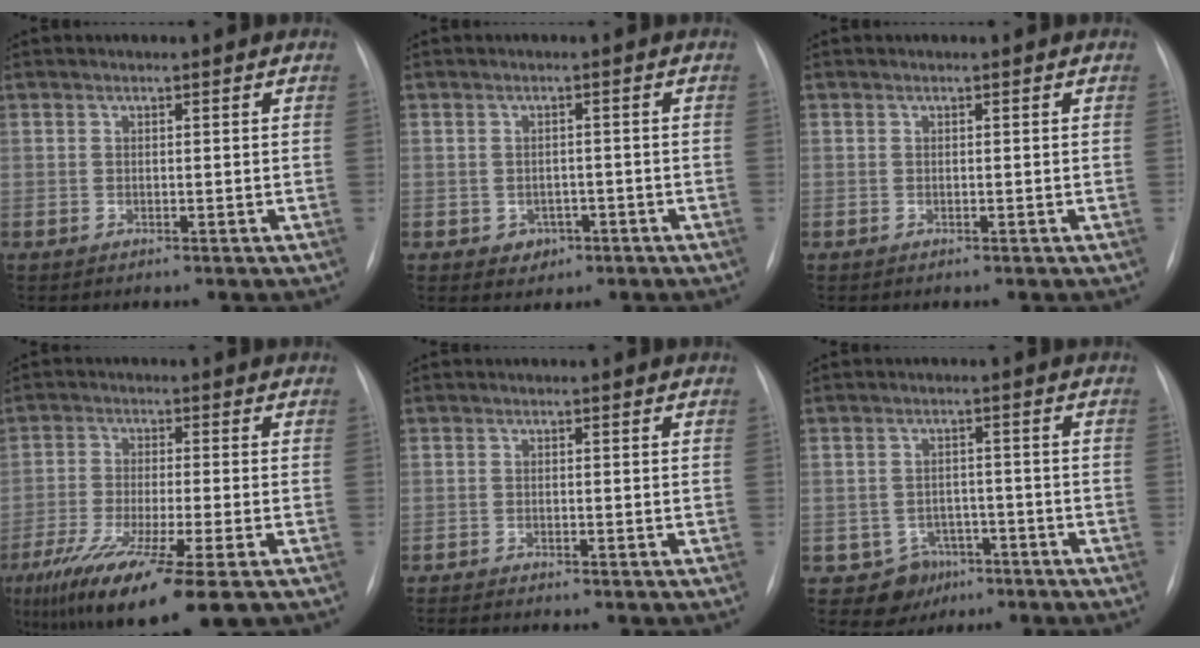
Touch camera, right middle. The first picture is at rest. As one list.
[{"total": 2.8, "force": [-1.2, 2.3, 0.9], "torque": [-0.007, 0.009, -0.009]}, {"total": 0.0}, {"total": 14.5, "force": [-9.0, 0.7, 11.4], "torque": [-0.198, -0.046, -0.151]}, {"total": 3.6, "force": [-3.2, 0.1, 1.5], "torque": [-0.020, -0.007, -0.046]}, {"total": 4.9, "force": [-2.8, 4.0, 0.2], "torque": [0.006, 0.012, -0.035]}]